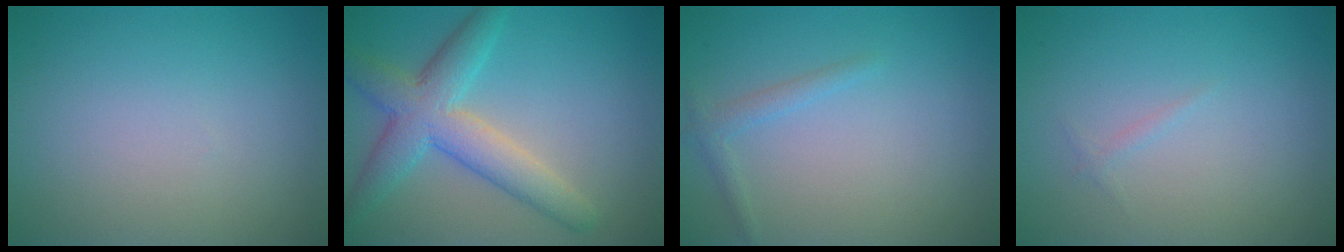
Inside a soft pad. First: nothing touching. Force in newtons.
{"total": 5.9, "press": 5.9, "slide": 0.3}
{"total": 1.3, "press": 1.3, "slide": 0.1}
{"total": 0.5, "press": 0.5, "slide": 0.0}